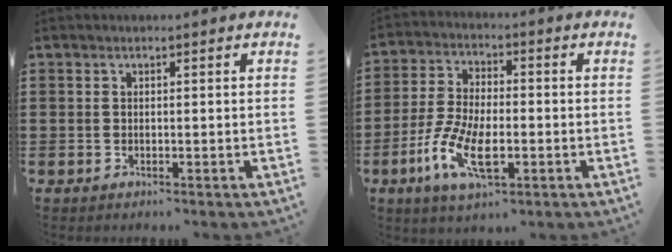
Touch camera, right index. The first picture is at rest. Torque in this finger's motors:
{"motor_torque": [2.14, 0.00, 0.90, 0.13]}